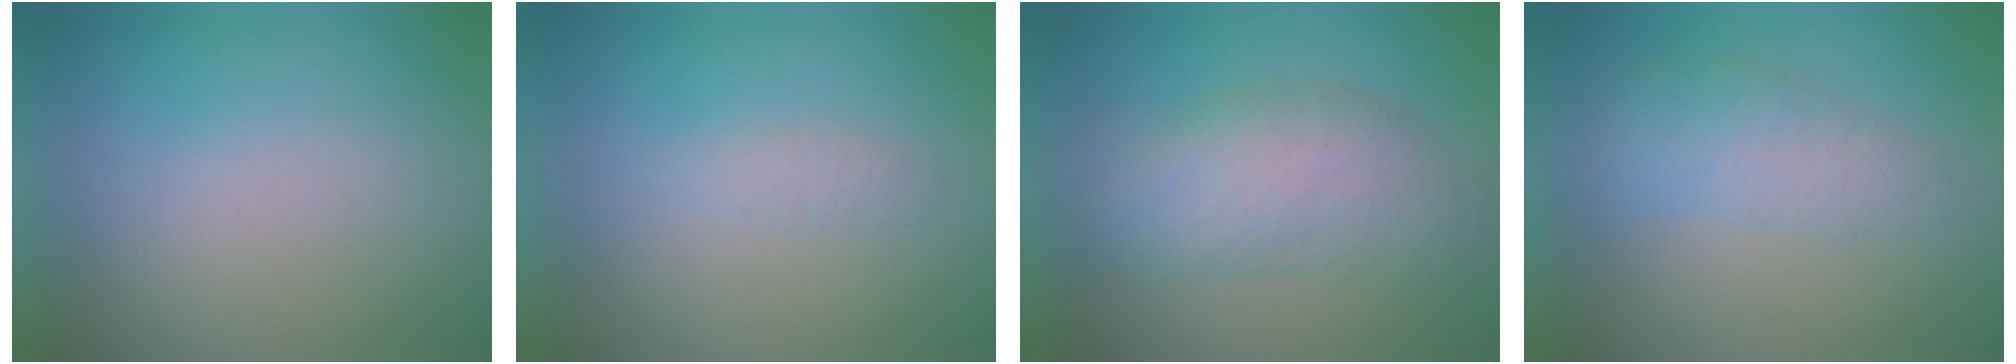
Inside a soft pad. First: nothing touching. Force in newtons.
{"total": 1.4}
{"total": 7.1}
{"total": 3.0}